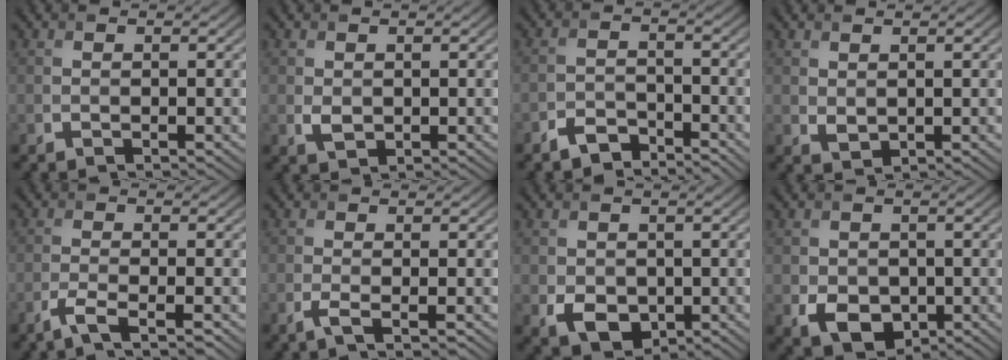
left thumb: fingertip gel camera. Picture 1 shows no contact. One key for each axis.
{"total": 1.6, "fx": 0.1, "fy": 1.2, "fz": 1.0, "tx": -0.023, "ty": -0.005, "tz": 0.007}
{"total": 3.6, "fx": -3.1, "fy": 1.4, "fz": 1.1, "tx": -0.020, "ty": 0.001, "tz": -0.068}
{"total": 1.5, "fx": 0.8, "fy": 1.0, "fz": 0.8, "tx": -0.019, "ty": -0.005, "tz": 0.020}
{"total": 3.3, "fx": -2.1, "fy": 0.6, "fz": 2.5, "tx": -0.044, "ty": 0.002, "tz": -0.059}
{"total": 1.9, "fx": -1.0, "fy": 0.2, "fz": 1.6, "tx": -0.034, "ty": 0.001, "tz": -0.029}
{"total": 4.0, "fx": -0.8, "fy": 3.2, "fz": 2.3, "tx": -0.051, "ty": -0.016, "tz": -0.010}
{"total": 4.7, "fx": -1.2, "fy": 3.7, "fz": 2.7, "tx": -0.057, "ty": -0.016, "tz": -0.019}